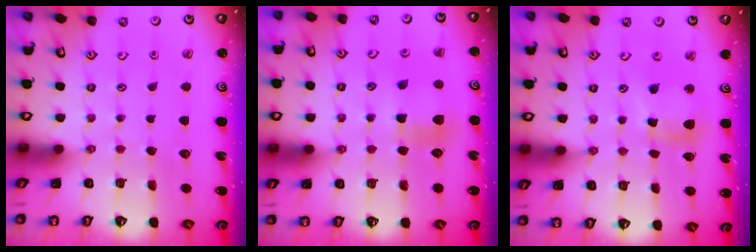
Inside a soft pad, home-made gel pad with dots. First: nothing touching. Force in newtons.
{"total": 5.9, "press": 5.9, "slide": 0.4}
{"total": 9.2, "press": 9.1, "slide": 1.0}